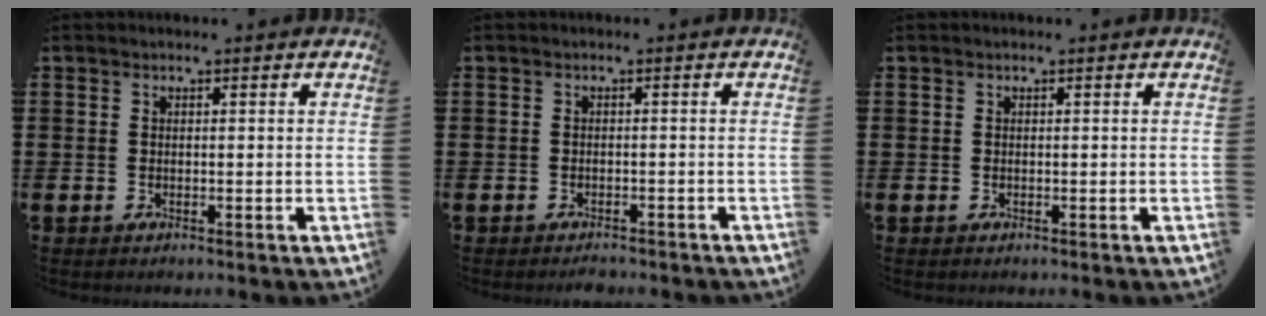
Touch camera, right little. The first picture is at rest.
{"total": 1.0, "force": [-1.0, 0.1, 0.1], "torque": [-0.005, 0.000, -0.020]}
{"total": 0.0}